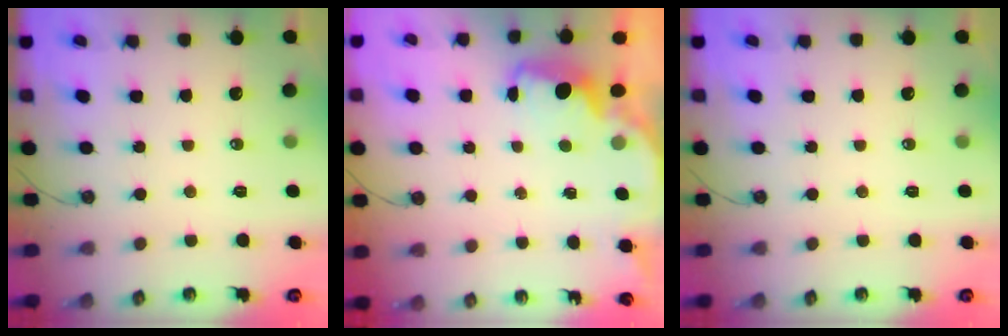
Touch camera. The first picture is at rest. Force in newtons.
{"total": 2.1, "press": 2.0, "slide": 0.7}
{"total": 0.0}